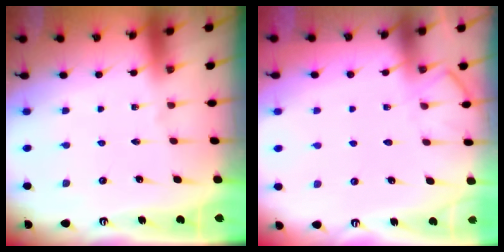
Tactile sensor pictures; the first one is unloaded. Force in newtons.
{"total": 5.1, "press": 5.1, "slide": 0.5}